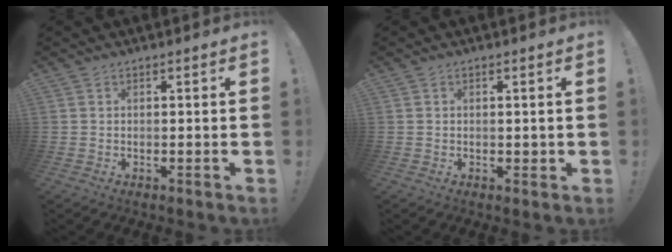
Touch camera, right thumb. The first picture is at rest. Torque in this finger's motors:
{"motor_torque": [-0.16, -0.10, 0.35, -0.21, -0.04]}